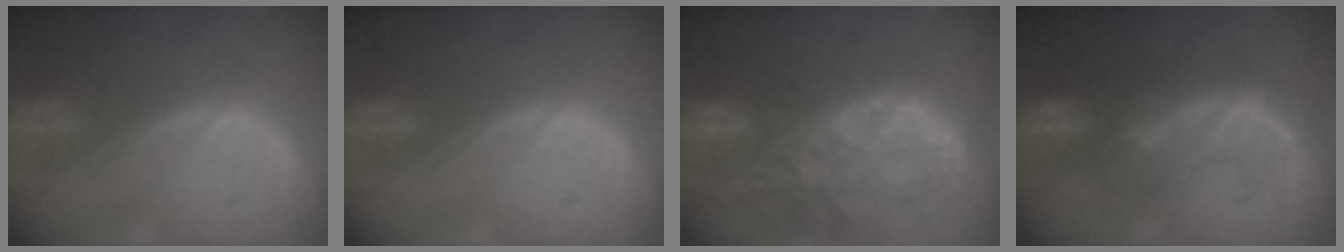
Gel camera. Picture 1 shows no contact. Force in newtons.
{"total": 0.0}
{"total": 13.7, "press": 11.0, "slide": 8.1}
{"total": 8.8, "press": 8.4, "slide": 2.7}